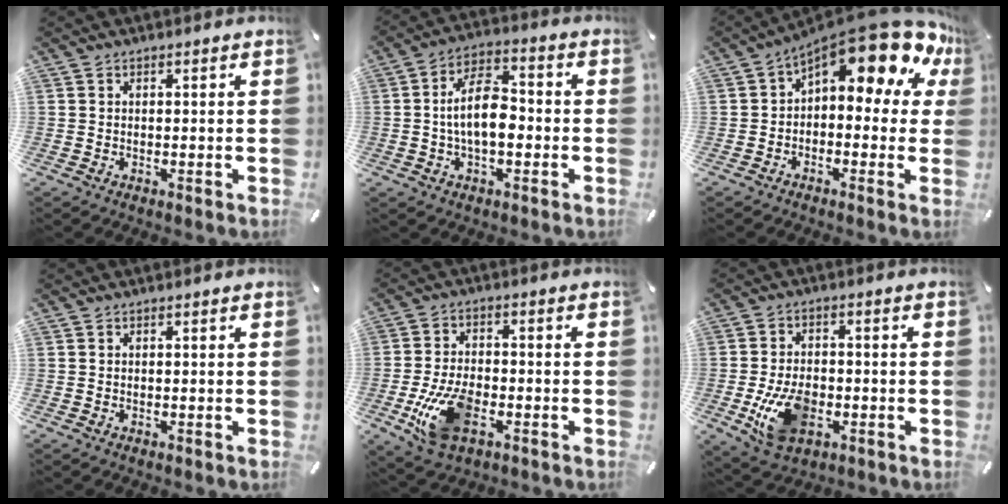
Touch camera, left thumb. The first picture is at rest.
{"total": 11.3, "force": [-1.3, 6.1, 9.4], "torque": [-0.168, 0.008, -0.025]}
{"total": 16.5, "force": [9.7, 5.9, 12.0], "torque": [-0.179, -0.079, 0.162]}
{"total": 0.0}
{"total": 12.0, "force": [-4.0, 7.1, 8.8], "torque": [-0.176, 0.005, -0.070]}
{"total": 11.2, "force": [-3.0, 7.5, 7.9], "torque": [-0.144, -0.001, -0.053]}